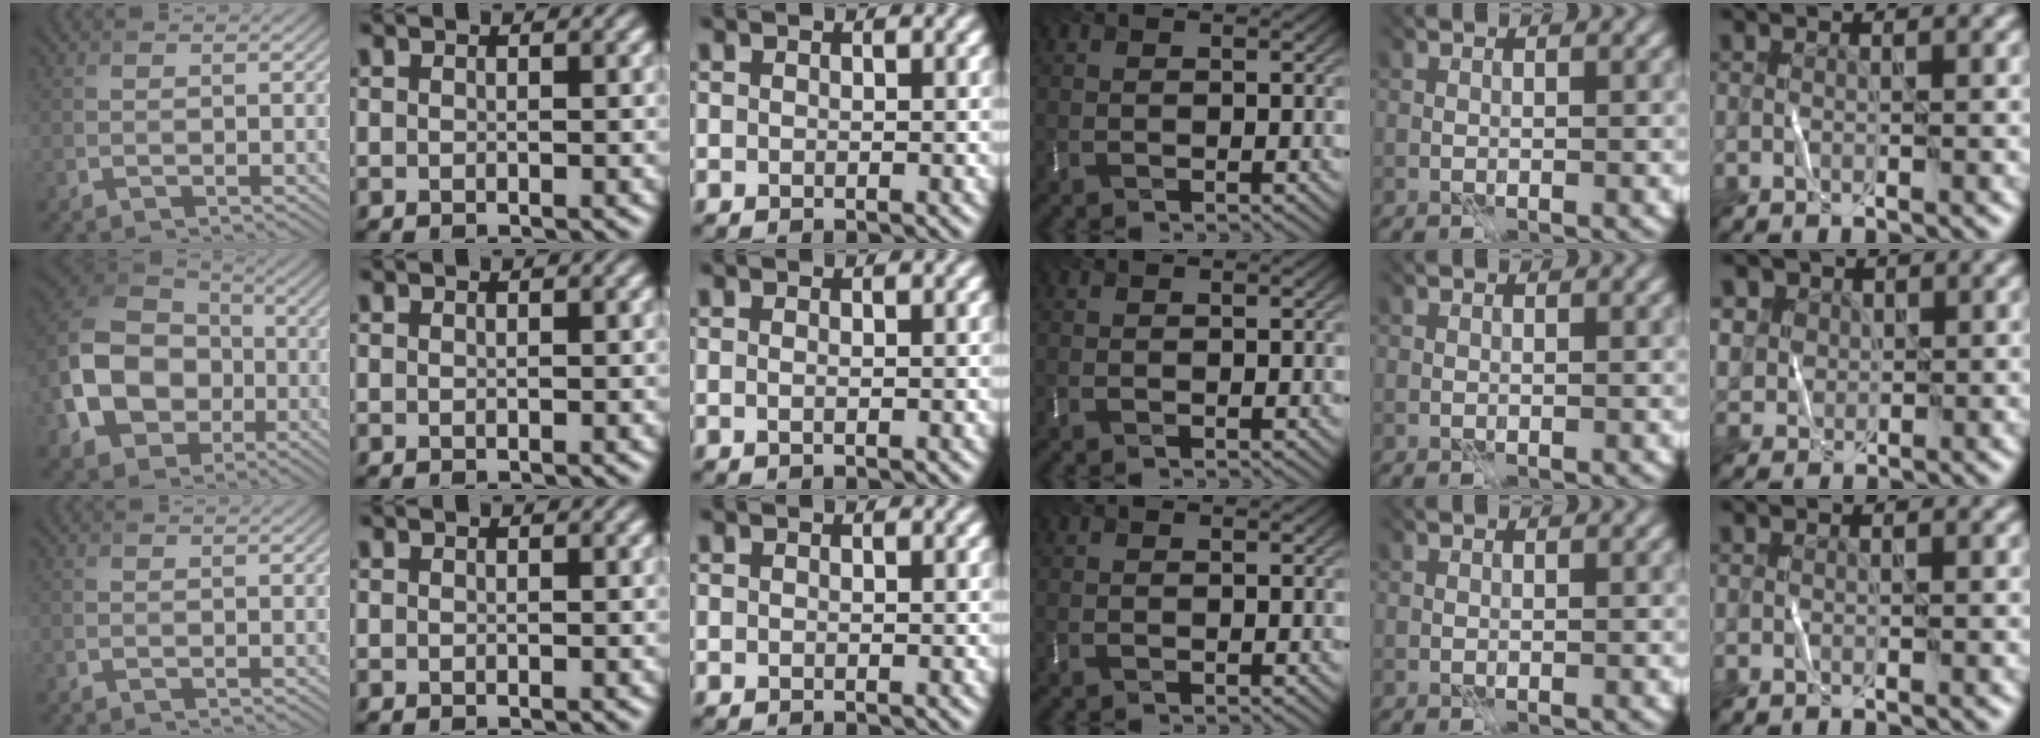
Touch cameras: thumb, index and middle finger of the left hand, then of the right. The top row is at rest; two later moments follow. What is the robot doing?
{"motion": "fold", "object": "bubble wrap"}